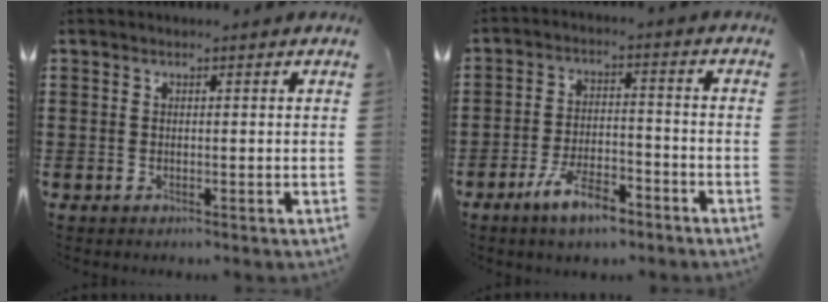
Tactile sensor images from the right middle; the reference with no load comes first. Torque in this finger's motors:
{"motor_torque": [1.67, -0.47, 0.54, 0.16]}